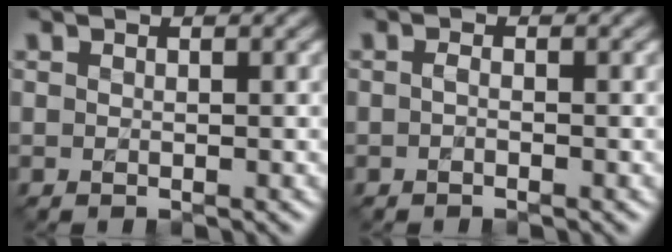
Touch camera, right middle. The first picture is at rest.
{"total": 0.7, "force": [-0.4, 0.2, 0.5], "torque": [-0.013, -0.001, -0.009]}